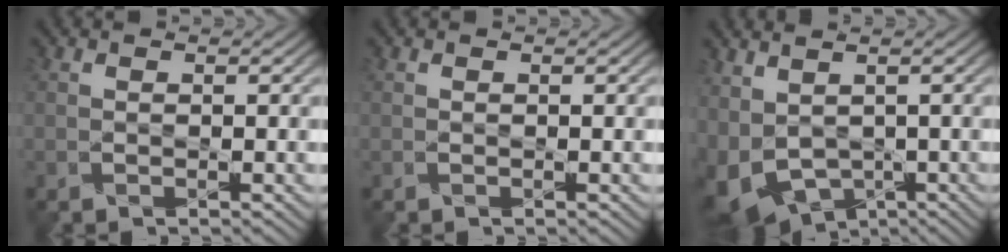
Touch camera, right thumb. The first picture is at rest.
{"total": 0.0}
{"total": 9.2, "force": [-1.3, 5.9, 7.0], "torque": [-0.184, -0.033, -0.006]}